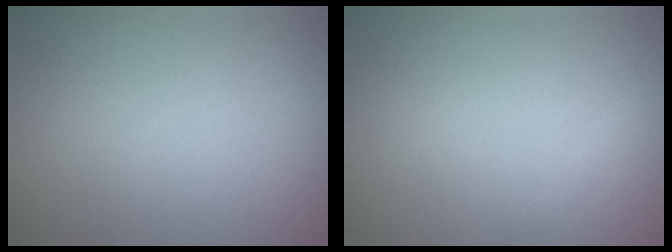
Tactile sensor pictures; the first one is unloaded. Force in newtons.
{"total": 0.9, "press": 0.9, "slide": 0.0}